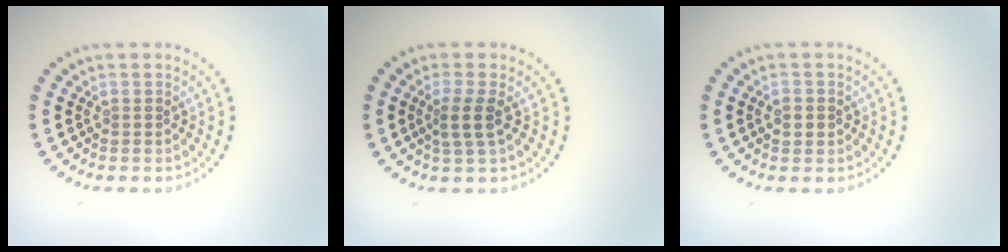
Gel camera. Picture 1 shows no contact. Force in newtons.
{"total": 2.2, "press": 1.7, "slide": 1.3}
{"total": 1.1, "press": 1.0, "slide": 0.2}